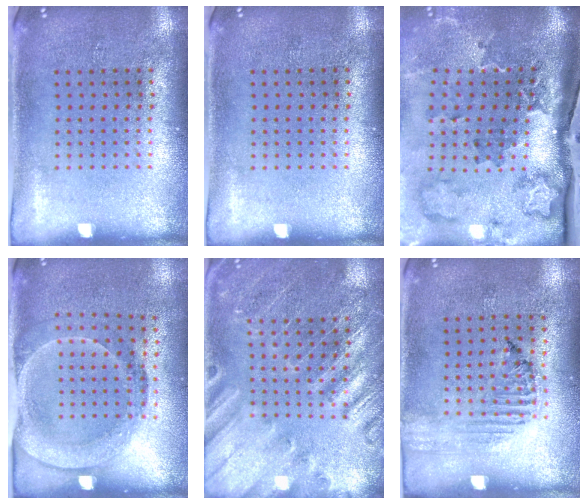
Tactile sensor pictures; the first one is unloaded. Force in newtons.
{"total": 0.0}
{"total": 3.2, "press": 2.2, "slide": 2.4}
{"total": 1.7, "press": 1.3, "slide": 1.1}
{"total": 2.5, "press": 2.5, "slide": 0.2}
{"total": 1.3, "press": 1.3, "slide": 0.2}